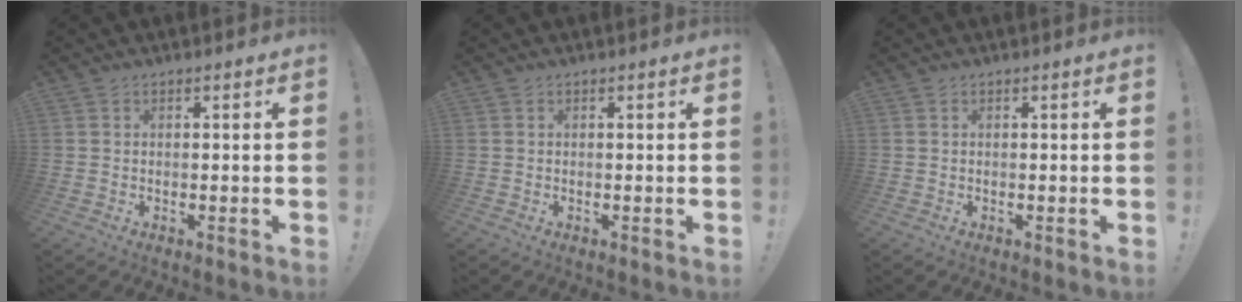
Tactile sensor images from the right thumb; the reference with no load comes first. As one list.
[{"total": 0.0}, {"total": 0.0}]